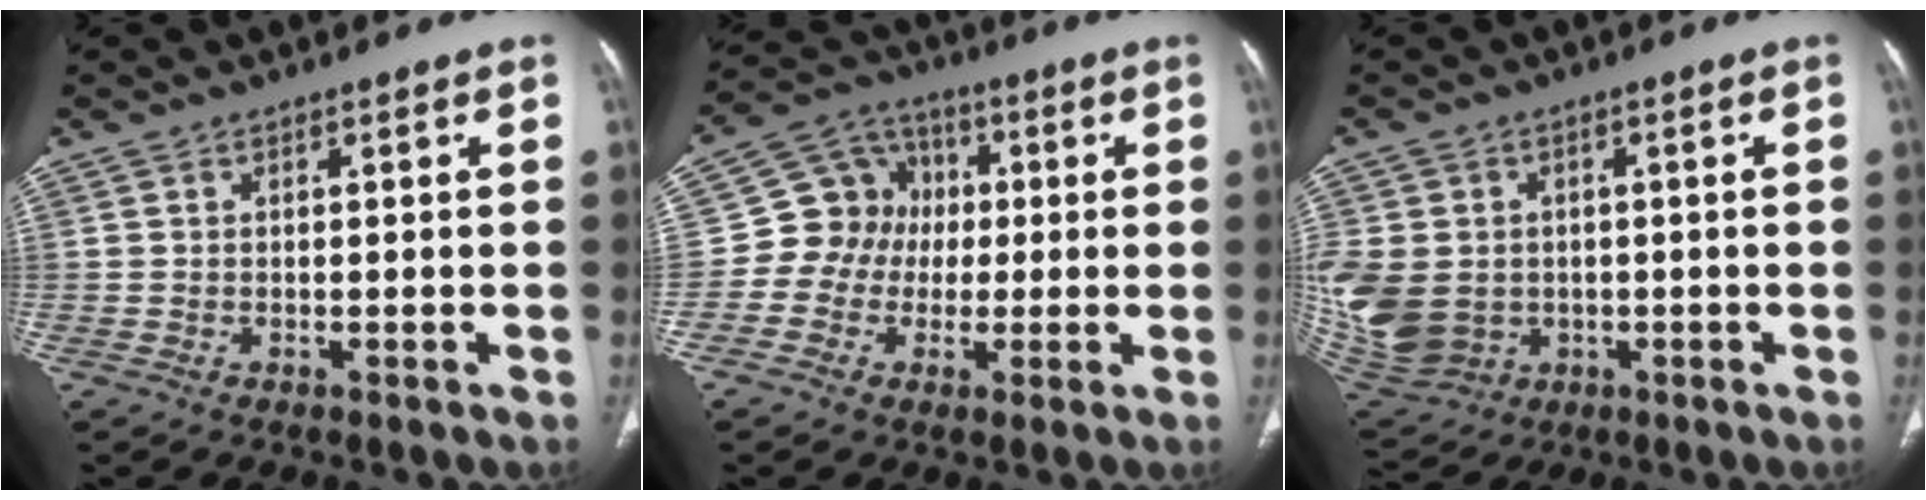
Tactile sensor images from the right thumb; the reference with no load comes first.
{"total": 10.4, "force": [-0.4, 9.6, 4.0], "torque": [-0.033, 0.029, -0.020]}
{"total": 19.1, "force": [-1.8, 16.1, 10.3], "torque": [-0.263, 0.008, -0.003]}